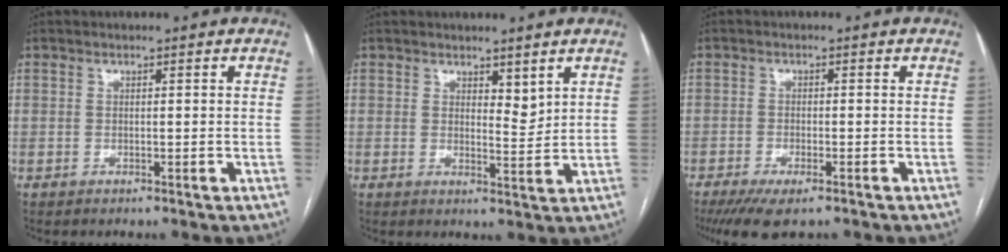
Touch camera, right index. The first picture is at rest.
{"total": 2.9, "force": [2.1, 1.1, 1.6], "torque": [-0.022, -0.012, 0.039]}
{"total": 6.7, "force": [-4.8, 1.9, 4.3], "torque": [-0.067, -0.013, -0.077]}